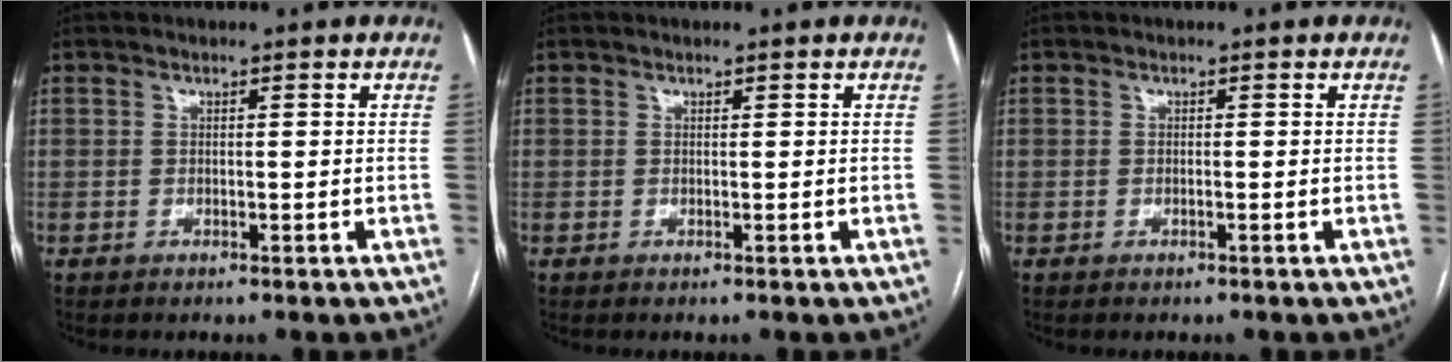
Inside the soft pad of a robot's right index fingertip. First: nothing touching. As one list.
[{"total": 0.0}, {"total": 0.0}]